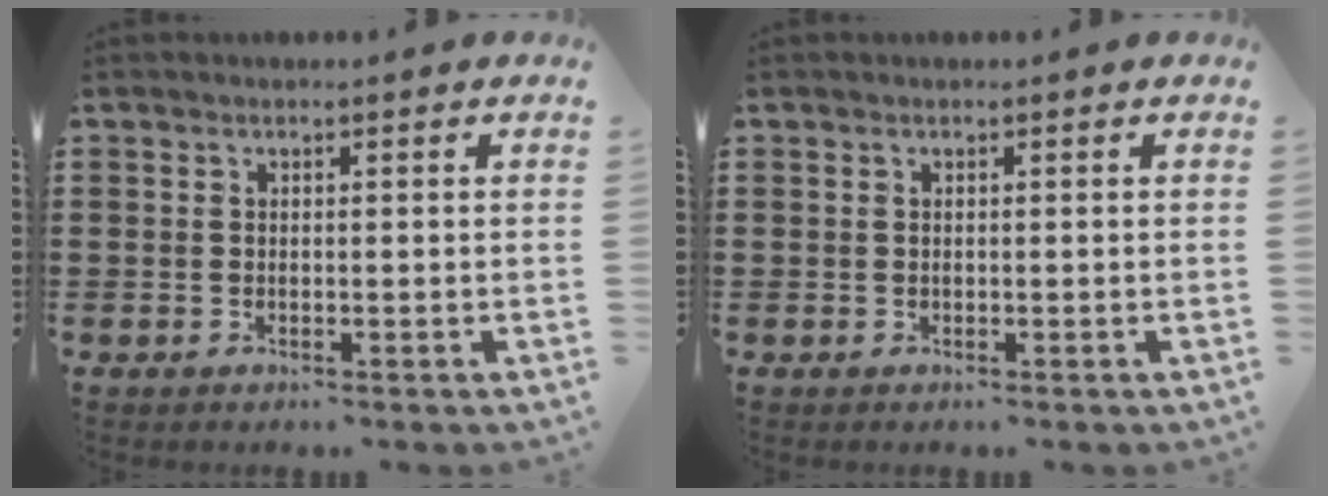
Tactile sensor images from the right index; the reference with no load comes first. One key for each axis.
{"total": 0.0}